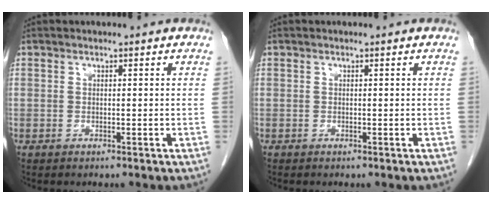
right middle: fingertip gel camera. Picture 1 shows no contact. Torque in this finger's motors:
{"motor_torque": [0.13, -0.09, -0.03, 0.01]}